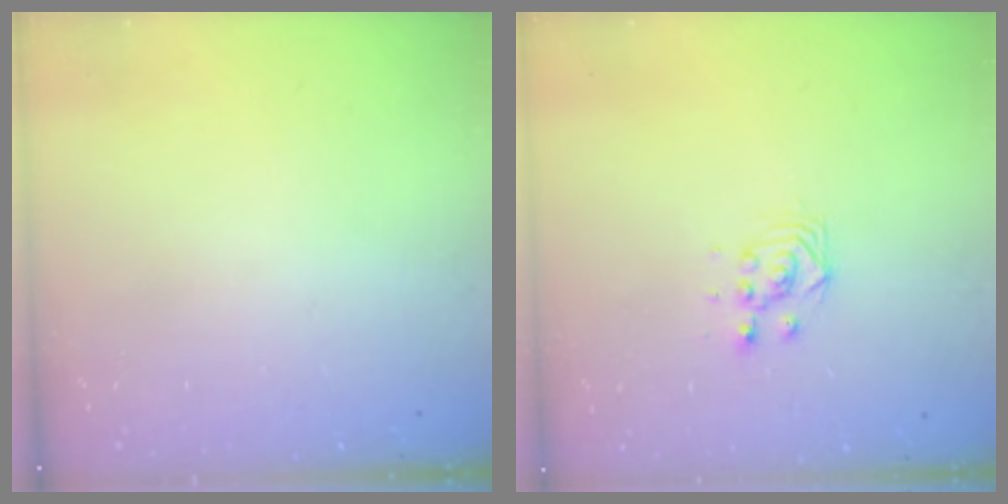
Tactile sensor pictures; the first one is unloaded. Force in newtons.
{"total": 4.6, "press": 4.5, "slide": 0.2}